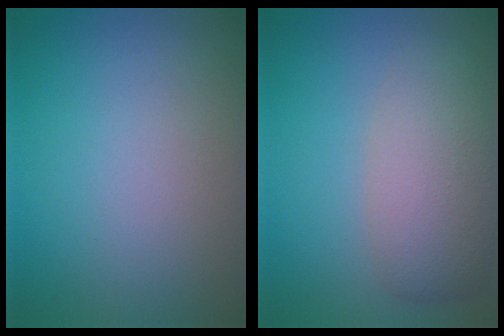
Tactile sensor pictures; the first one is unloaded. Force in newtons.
{"total": 4.6, "press": 4.6, "slide": 0.1}